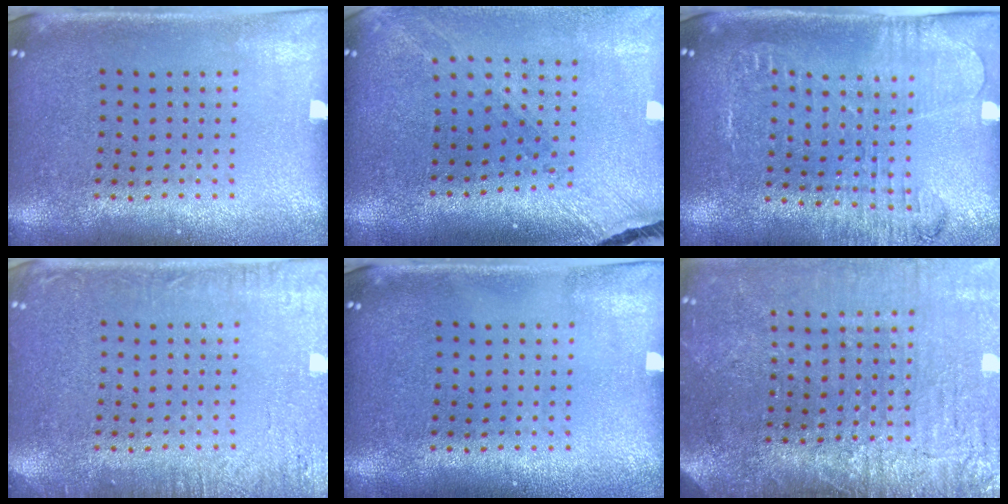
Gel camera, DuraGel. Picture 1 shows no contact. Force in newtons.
{"total": 1.5, "press": 1.4, "slide": 0.3}
{"total": 2.0, "press": 2.0, "slide": 0.1}
{"total": 2.9, "press": 2.8, "slide": 0.4}
{"total": 0.0}
{"total": 4.0, "press": 3.5, "slide": 2.0}